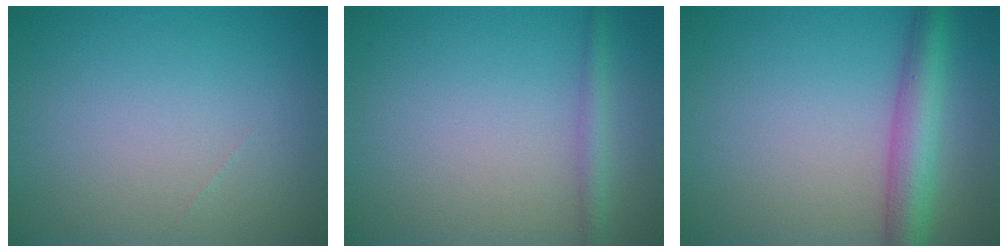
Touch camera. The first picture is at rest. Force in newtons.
{"total": 1.6, "press": 1.6, "slide": 0.1}
{"total": 4.9, "press": 4.9, "slide": 0.2}